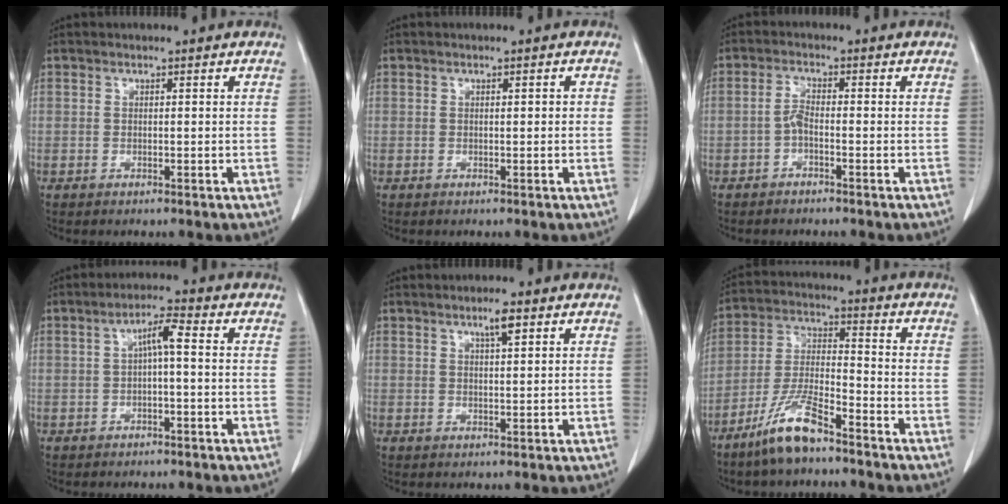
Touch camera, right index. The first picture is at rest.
{"total": 1.0, "force": [0.1, 0.3, 0.9], "torque": [-0.014, 0.003, 0.003]}
{"total": 2.1, "force": [-0.9, 0.5, 1.8], "torque": [-0.036, 0.003, -0.021]}
{"total": 3.5, "force": [0.5, 0.4, 3.4], "torque": [-0.062, 0.011, 0.008]}
{"total": 2.8, "force": [1.7, 0.3, 2.3], "torque": [-0.042, 0.000, 0.029]}
{"total": 9.4, "force": [-6.9, 1.5, 6.2], "torque": [-0.135, -0.014, -0.138]}